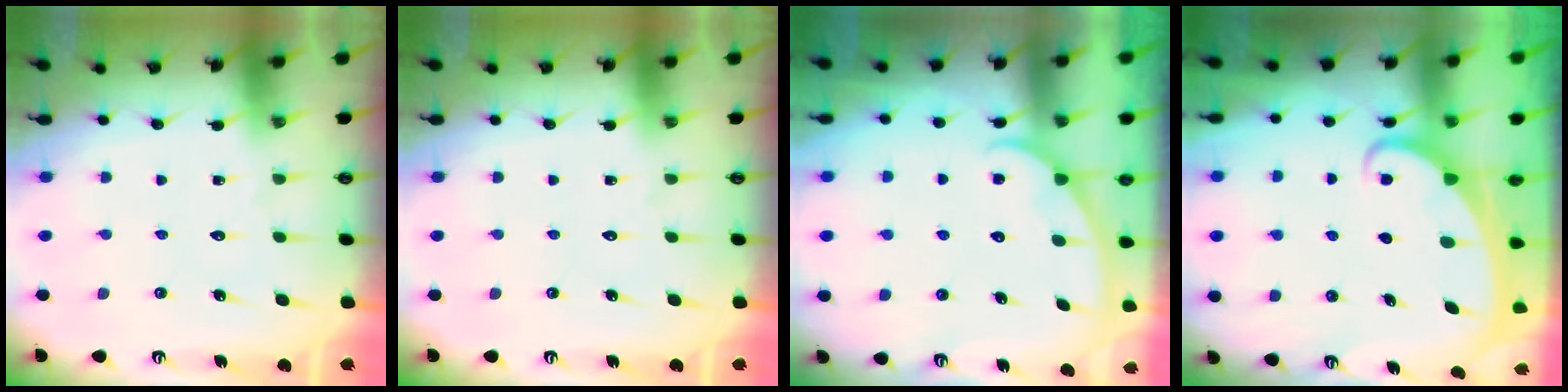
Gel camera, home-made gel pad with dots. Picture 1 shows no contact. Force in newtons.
{"total": 0.0}
{"total": 1.9, "press": 1.9, "slide": 0.2}
{"total": 2.0, "press": 2.0, "slide": 0.1}